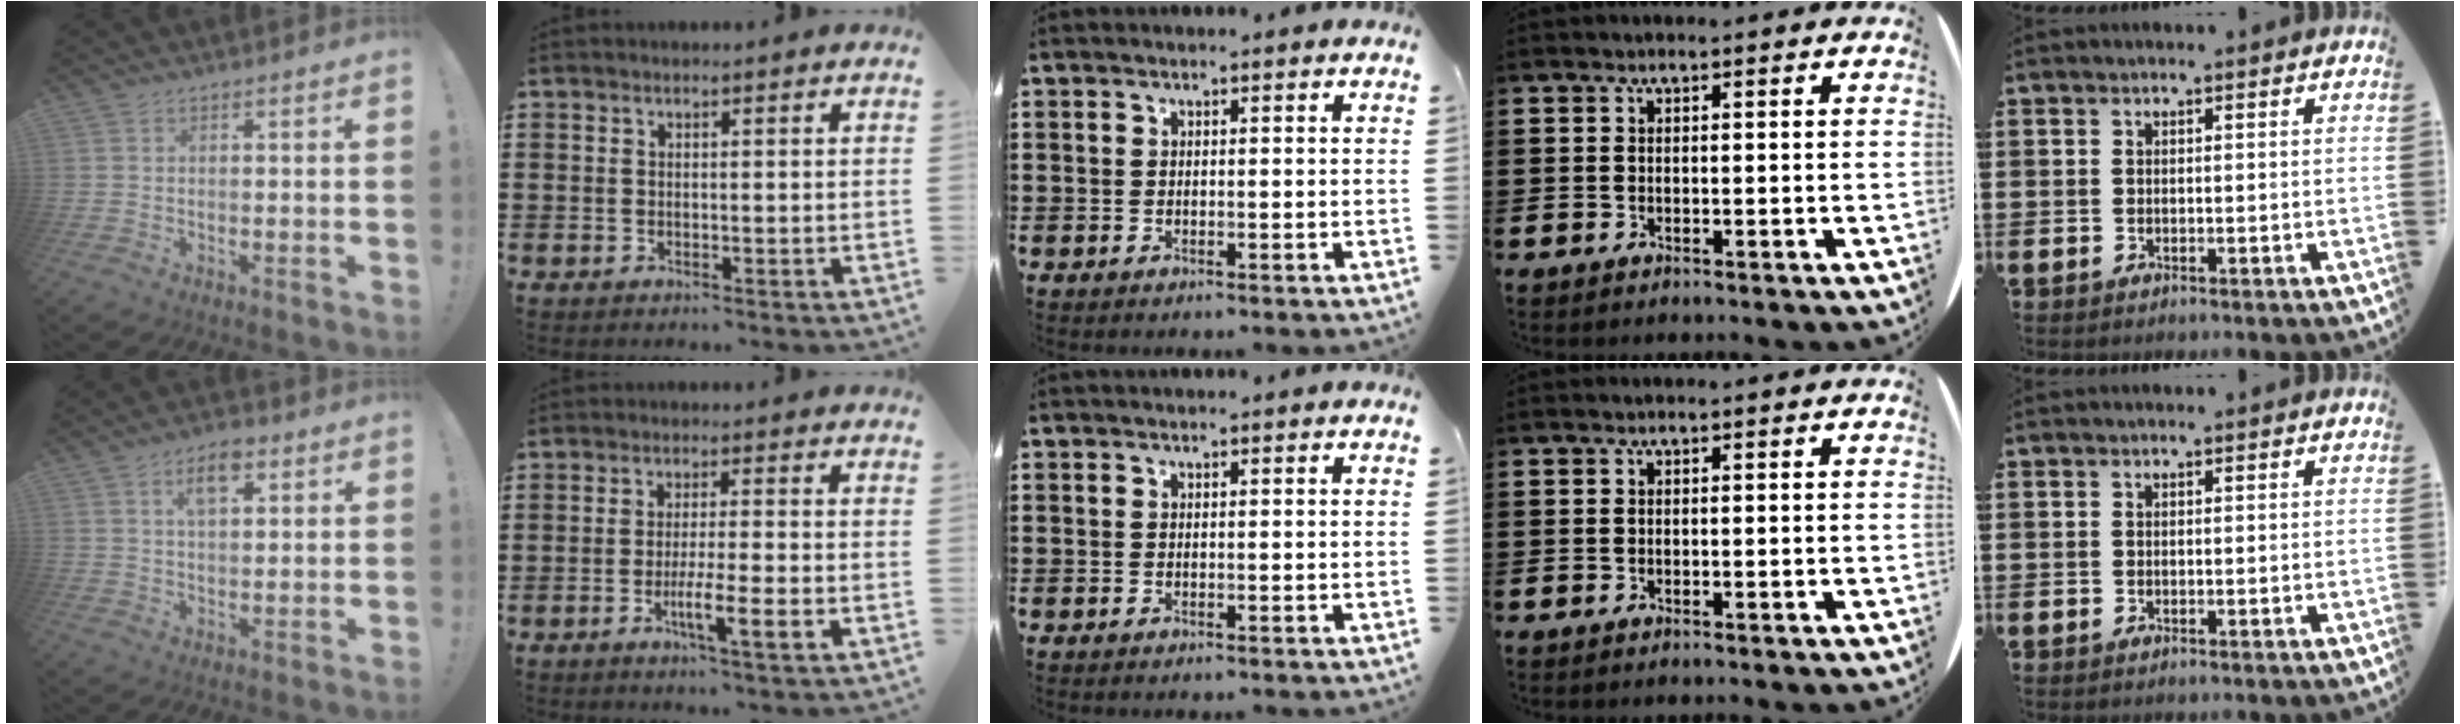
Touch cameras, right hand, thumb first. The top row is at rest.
{"thumb": {"total": 7.0, "force": [3.2, 3.6, 5.0], "torque": [-0.077, -0.002, 0.054]}, "index": {"total": 6.3, "force": [-2.3, 0.4, 5.8], "torque": [-0.102, -0.012, -0.040]}}